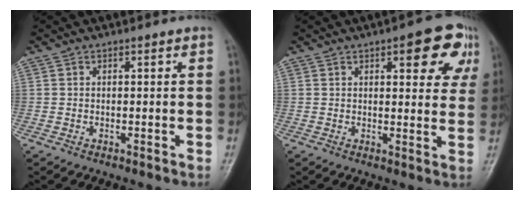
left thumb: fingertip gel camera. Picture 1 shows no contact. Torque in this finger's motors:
{"motor_torque": [1.33, 1.29, 0.90, -0.56, 0.03]}